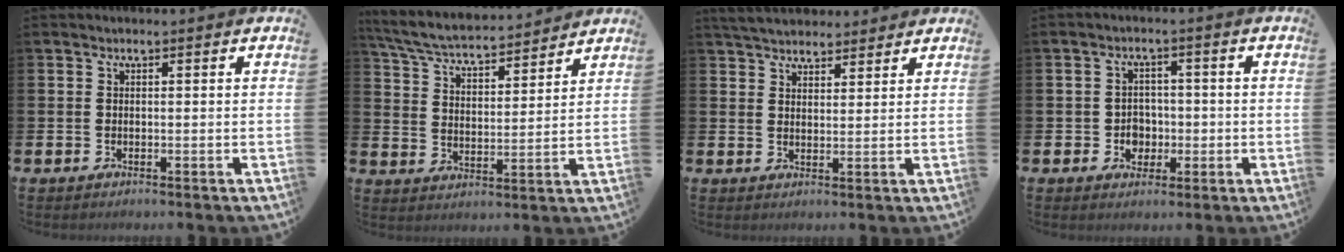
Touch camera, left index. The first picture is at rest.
{"total": 6.0, "force": [5.7, 1.0, 1.5], "torque": [-0.056, -0.040, 0.098]}
{"total": 4.6, "force": [4.4, 1.3, 0.3], "torque": [-0.022, -0.016, 0.083]}
{"total": 3.3, "force": [-0.6, 3.0, 1.0], "torque": [-0.019, 0.000, -0.021]}